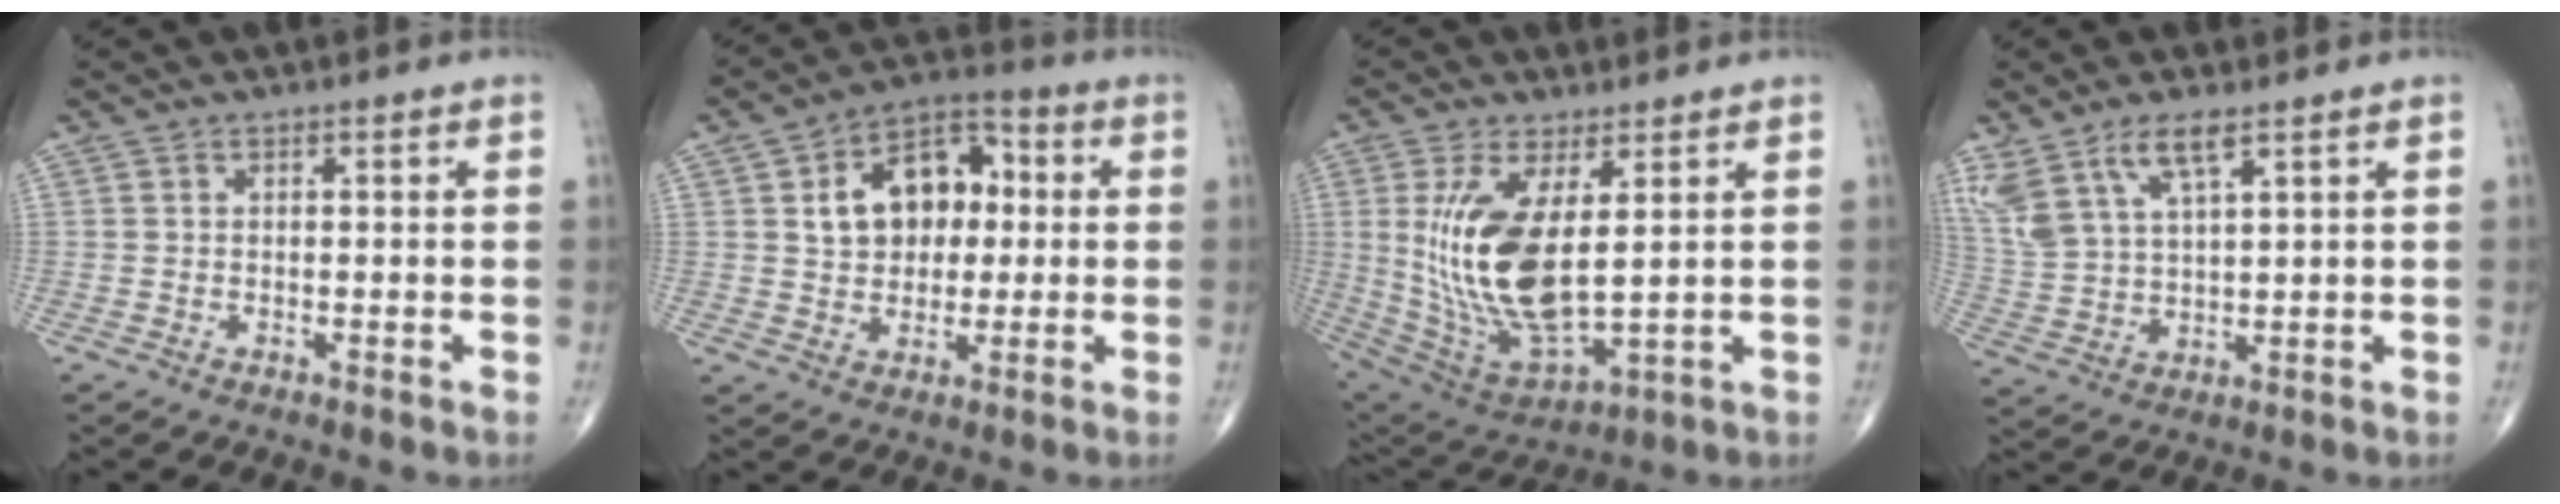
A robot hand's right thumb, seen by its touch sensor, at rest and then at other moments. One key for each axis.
{"total": 13.3, "fx": 2.1, "fy": 9.3, "fz": 9.2, "tx": -0.106, "ty": 0.021, "tz": 0.026}
{"total": 17.2, "fx": 2.8, "fy": 7.0, "fz": 15.5, "tx": -0.313, "ty": -0.026, "tz": 0.074}
{"total": 10.4, "fx": 6.5, "fy": 3.4, "fz": 7.3, "tx": -0.164, "ty": -0.016, "tz": 0.141}